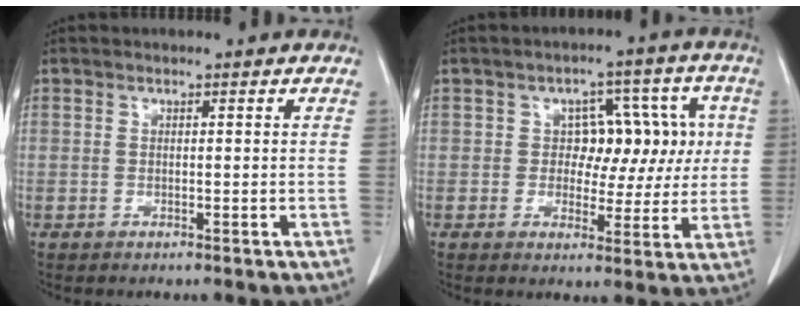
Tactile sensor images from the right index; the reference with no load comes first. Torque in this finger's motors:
{"motor_torque": [0.03, 0.18, 0.05, 0.02]}